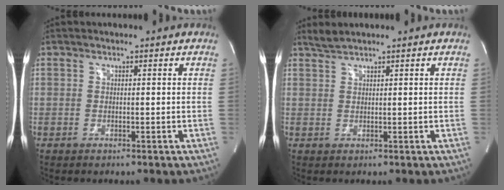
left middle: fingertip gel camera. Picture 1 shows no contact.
{"total": 1.7, "force": [1.6, -0.3, 0.4], "torque": [-0.009, 0.009, 0.038]}